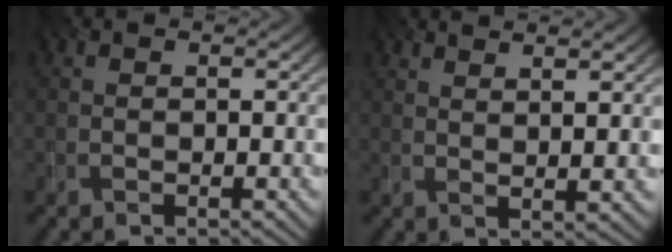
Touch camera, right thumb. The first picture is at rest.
{"total": 4.5, "force": [3.3, 0.3, 3.1], "torque": [-0.042, -0.004, 0.053]}